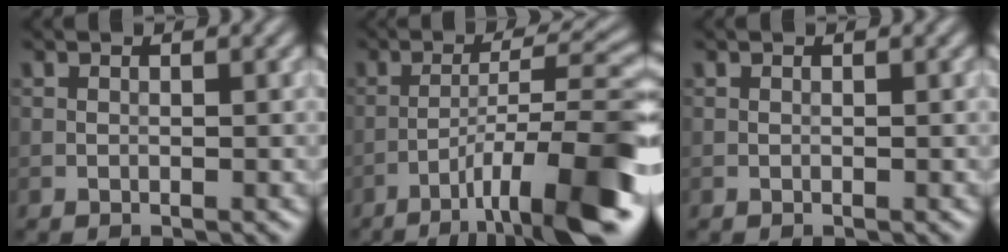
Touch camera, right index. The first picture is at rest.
{"total": 11.3, "force": [-6.1, 2.0, 9.2], "torque": [-0.138, 0.017, -0.091]}
{"total": 0.0}